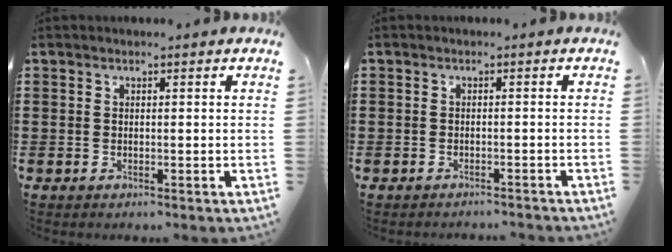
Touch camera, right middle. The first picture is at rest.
{"total": 1.4, "force": [-1.4, 0.4, -0.3], "torque": [0.001, 0.004, -0.032]}